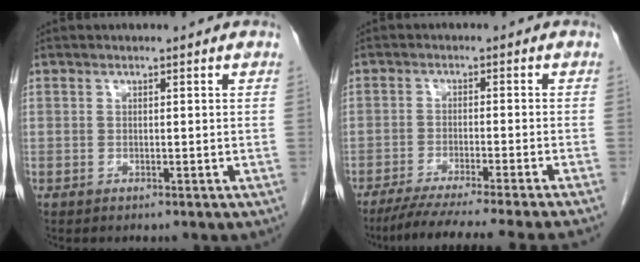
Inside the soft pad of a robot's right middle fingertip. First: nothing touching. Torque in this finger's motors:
{"motor_torque": [0.50, -0.49, 0.07, 0.04]}